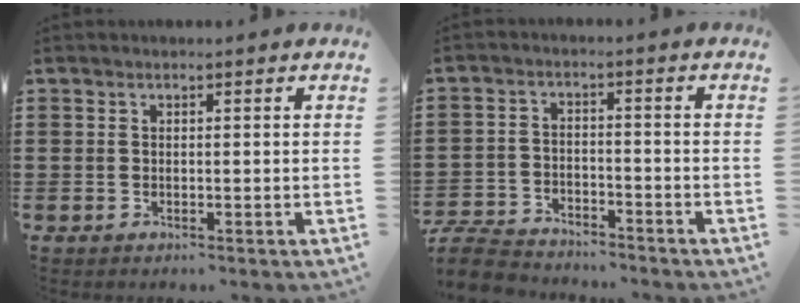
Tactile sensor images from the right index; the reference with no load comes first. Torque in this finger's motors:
{"motor_torque": [-1.02, 1.12, -1.05, -0.21]}